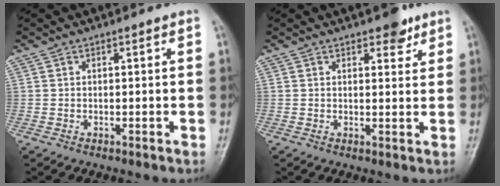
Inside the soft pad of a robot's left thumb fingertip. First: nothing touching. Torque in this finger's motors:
{"motor_torque": [0.25, 0.01, 0.42, 0.04, 0.00]}